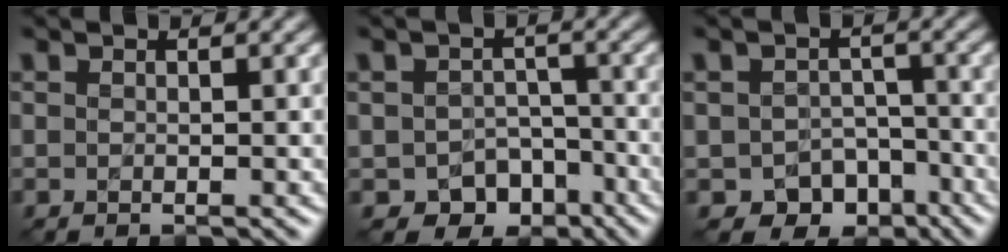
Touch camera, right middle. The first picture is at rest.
{"total": 4.7, "force": [-2.7, 3.5, 1.8], "torque": [-0.016, -0.007, -0.032]}
{"total": 4.8, "force": [-2.8, 3.5, 1.8], "torque": [-0.016, -0.008, -0.032]}